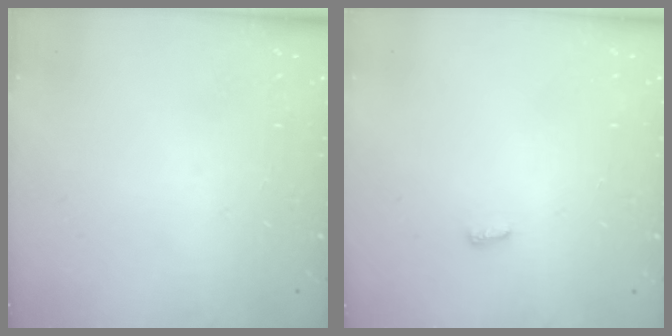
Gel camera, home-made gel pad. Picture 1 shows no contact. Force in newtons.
{"total": 2.8, "press": 2.8, "slide": 0.5}